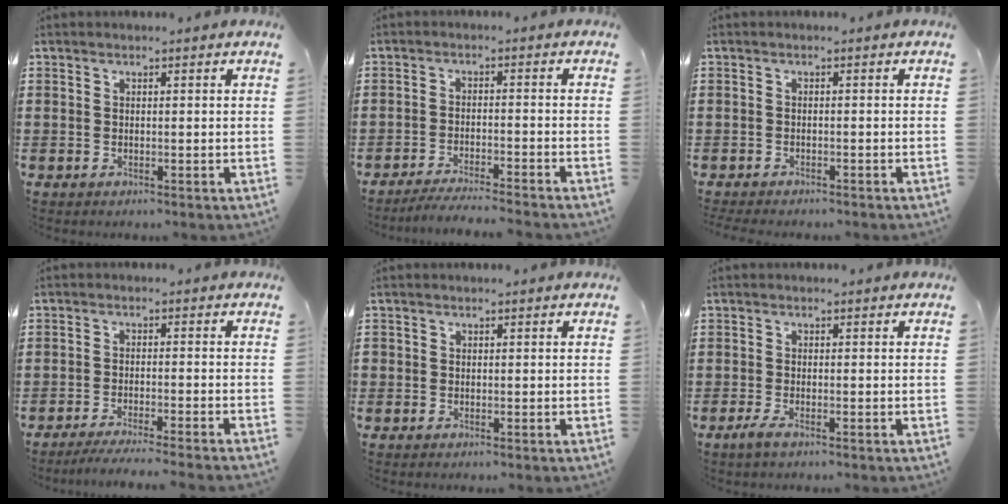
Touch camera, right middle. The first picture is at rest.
{"total": 3.4, "force": [-3.3, -0.2, 1.0], "torque": [-0.017, -0.001, -0.066]}
{"total": 1.0, "force": [-1.0, 0.1, 0.1], "torque": [-0.004, 0.001, -0.021]}
{"total": 3.2, "force": [-2.9, -0.4, 1.2], "torque": [-0.020, -0.002, -0.058]}
{"total": 0.6, "force": [-0.1, 0.6, 0.1], "torque": [-0.001, 0.005, -0.003]}
{"total": 1.5, "force": [-0.8, 0.2, 1.2], "torque": [-0.029, -0.005, -0.017]}